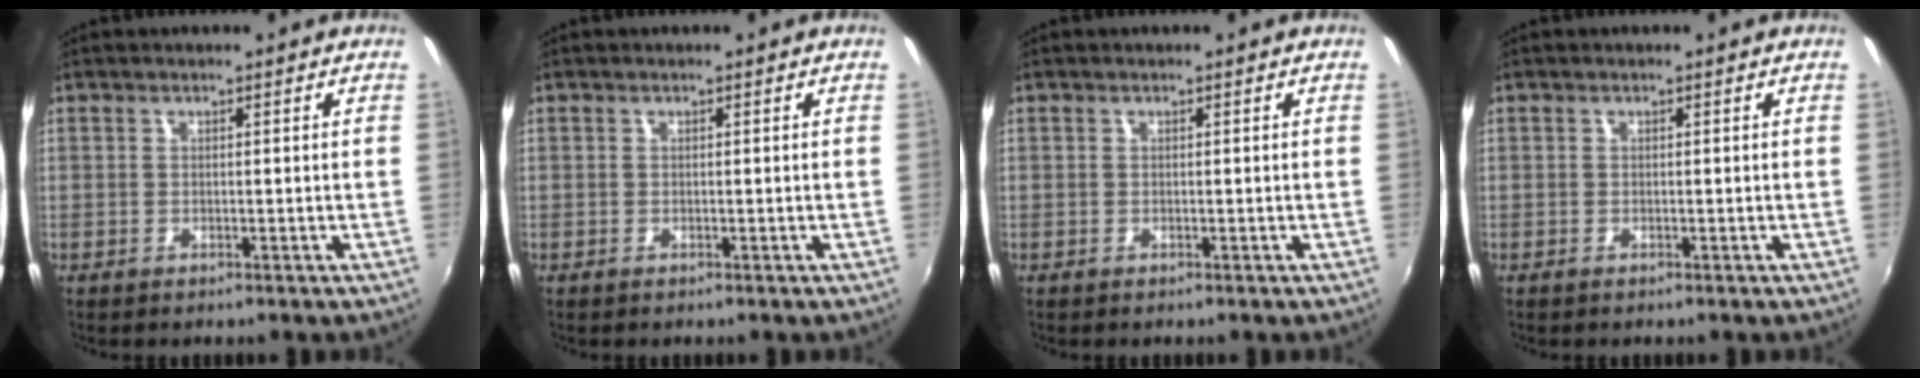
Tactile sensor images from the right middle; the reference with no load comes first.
{"total": 0.0}
{"total": 0.0}
{"total": 0.0}